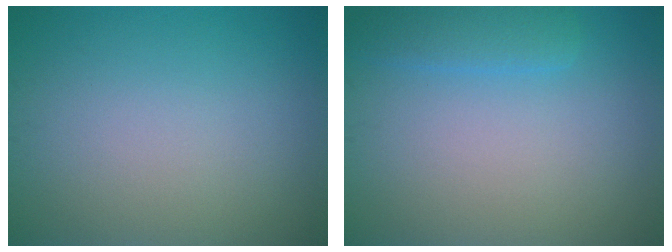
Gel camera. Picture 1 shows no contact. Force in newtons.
{"total": 2.2, "press": 2.2, "slide": 0.1}